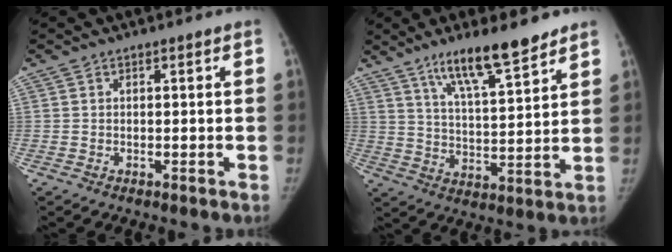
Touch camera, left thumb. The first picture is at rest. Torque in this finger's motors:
{"motor_torque": [0.19, 0.19, 0.55, -0.11, 0.10]}